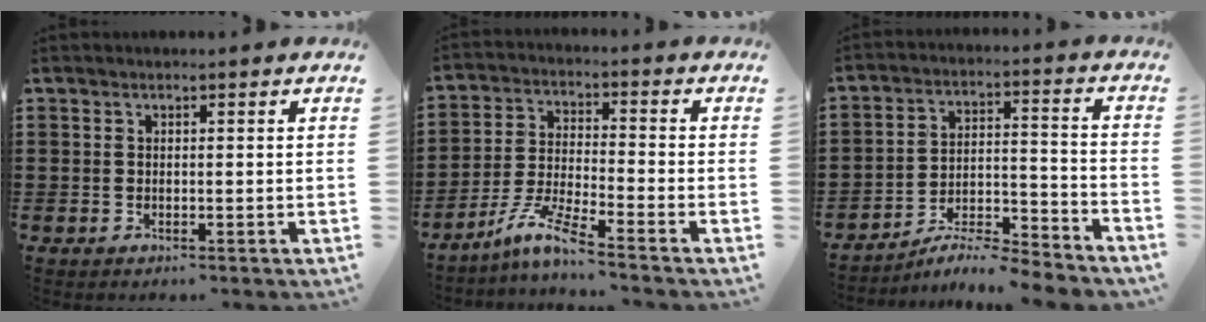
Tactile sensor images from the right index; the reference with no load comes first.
{"total": 6.9, "force": [-5.6, -0.1, 4.0], "torque": [-0.099, -0.017, -0.114]}
{"total": 6.5, "force": [-6.3, 0.0, 1.8], "torque": [-0.023, 0.003, -0.123]}